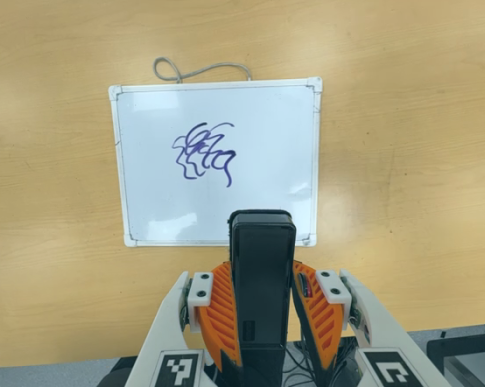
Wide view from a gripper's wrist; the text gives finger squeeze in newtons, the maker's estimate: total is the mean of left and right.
{"total": 4.4, "left": 2.7, "right": 6.0}